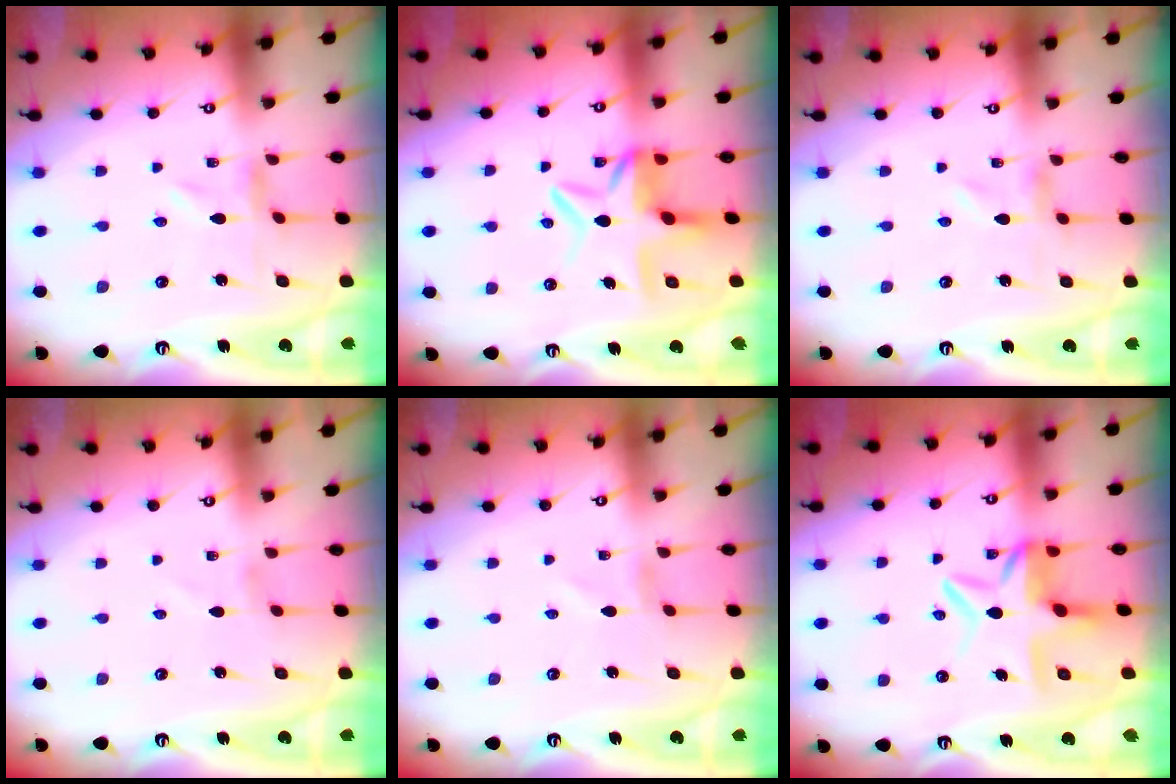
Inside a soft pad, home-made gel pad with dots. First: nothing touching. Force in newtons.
{"total": 8.5, "press": 8.3, "slide": 2.0}
{"total": 0.0}
{"total": 1.1, "press": 1.1, "slide": 0.1}
{"total": 0.0}
{"total": 8.5, "press": 8.3, "slide": 2.0}